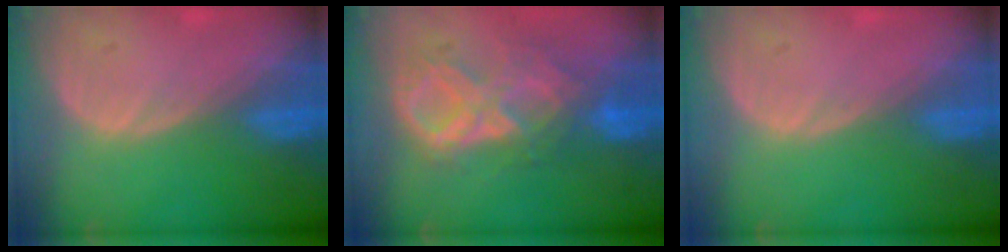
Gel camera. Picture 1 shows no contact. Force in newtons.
{"total": 9.6, "press": 8.2, "slide": 5.0}
{"total": 0.0}